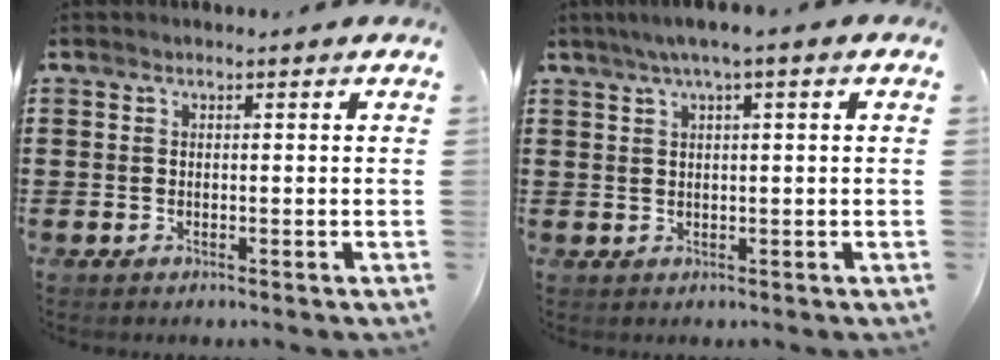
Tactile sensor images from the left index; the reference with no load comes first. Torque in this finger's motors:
{"motor_torque": [1.10, -1.04, 0.34, 0.17]}